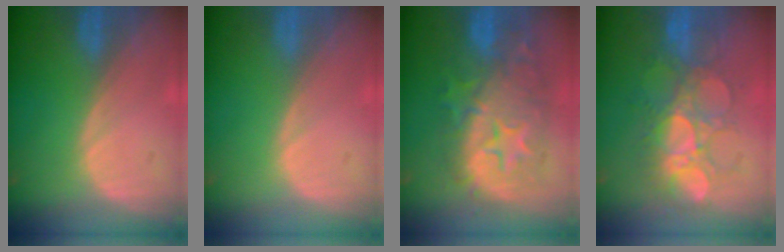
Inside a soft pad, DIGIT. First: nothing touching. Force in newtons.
{"total": 0.0}
{"total": 11.9, "press": 11.9, "slide": 1.0}
{"total": 9.2, "press": 8.8, "slide": 2.5}